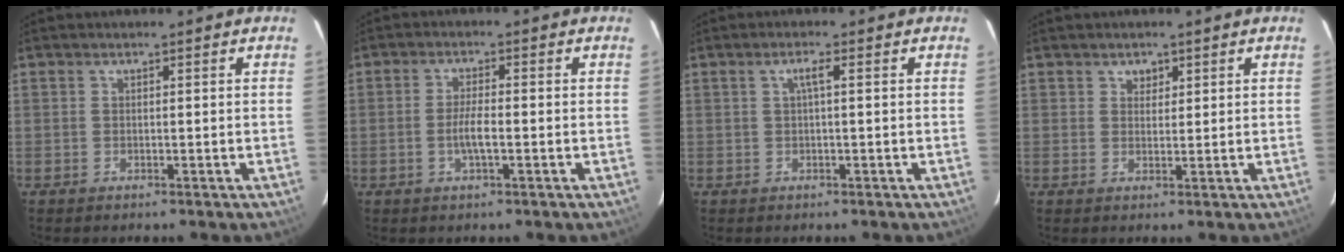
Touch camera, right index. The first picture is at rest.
{"total": 3.8, "force": [-1.1, 0.6, 3.6], "torque": [-0.069, 0.000, -0.021]}
{"total": 1.7, "force": [0.2, -0.1, 1.7], "torque": [-0.032, 0.005, 0.003]}
{"total": 1.8, "force": [1.0, 1.5, 0.3], "torque": [0.000, 0.006, 0.016]}